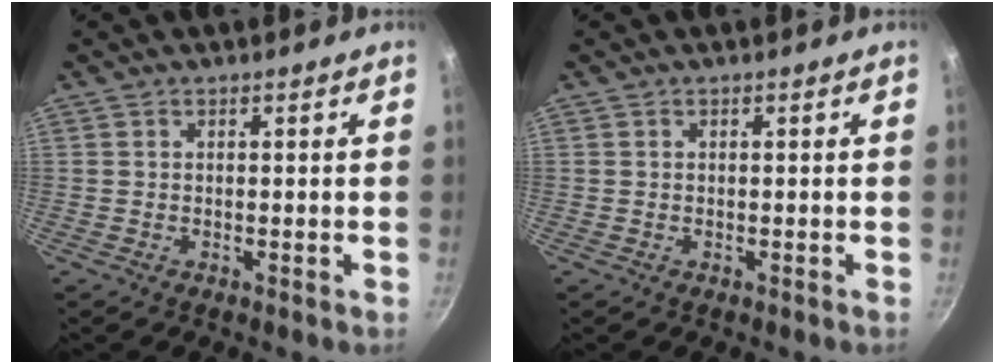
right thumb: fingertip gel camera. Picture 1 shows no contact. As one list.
[{"total": 0.0}]